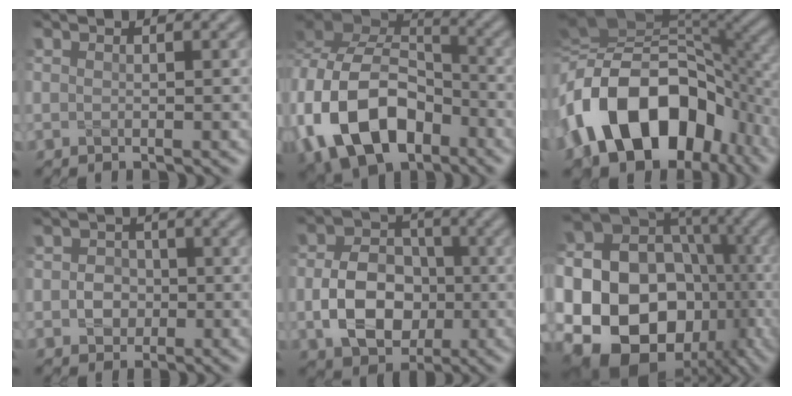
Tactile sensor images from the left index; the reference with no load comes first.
{"total": 12.6, "force": [-4.7, 8.1, 8.3], "torque": [-0.185, -0.008, -0.091]}
{"total": 14.8, "force": [-4.4, 9.6, 10.4], "torque": [-0.170, 0.006, -0.082]}
{"total": 2.4, "force": [-0.2, 2.1, 1.0], "torque": [0.007, -0.001, -0.012]}
{"total": 7.0, "force": [-1.4, 5.2, 4.5], "torque": [-0.081, -0.001, -0.023]}
{"total": 22.5, "force": [-4.9, 18.7, 11.4], "torque": [-0.206, -0.019, -0.103]}